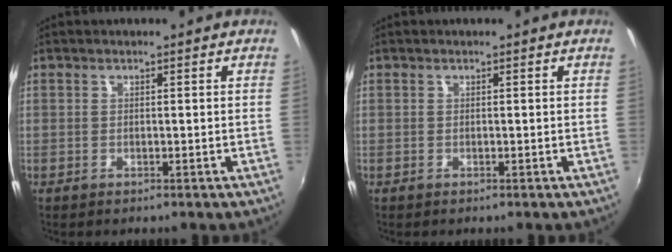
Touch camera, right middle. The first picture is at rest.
{"total": 0.0}